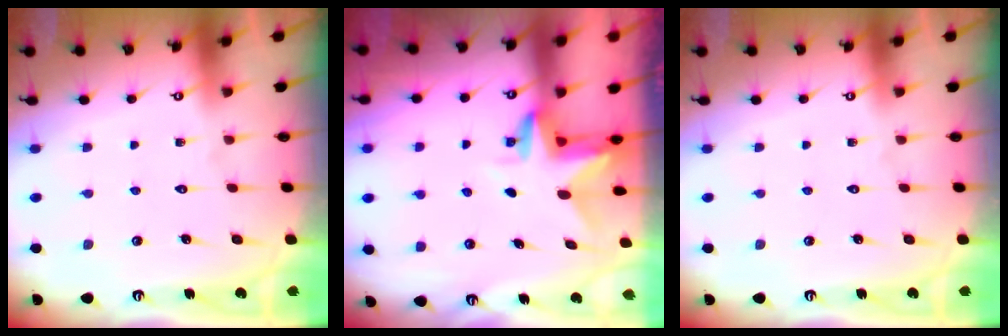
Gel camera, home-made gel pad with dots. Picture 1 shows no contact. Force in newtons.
{"total": 3.2, "press": 3.2, "slide": 0.2}
{"total": 0.0}